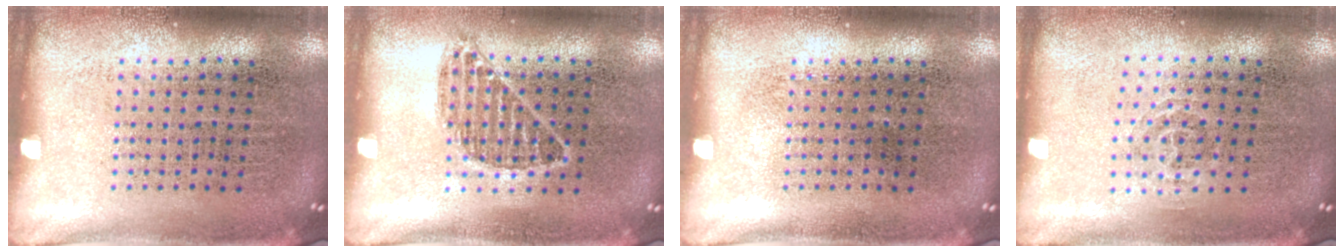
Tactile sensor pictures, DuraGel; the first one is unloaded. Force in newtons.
{"total": 0.7, "press": 0.7, "slide": 0.2}
{"total": 0.0}
{"total": 0.8, "press": 0.5, "slide": 0.7}